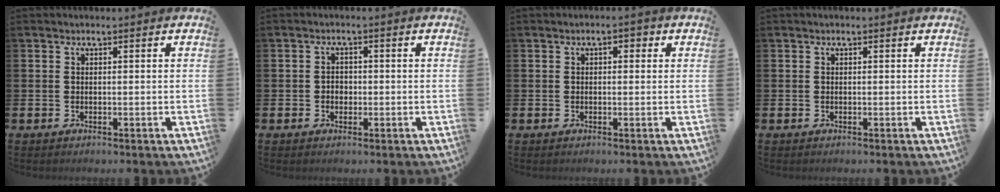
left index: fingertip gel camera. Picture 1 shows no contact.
{"total": 1.6, "force": [-0.3, 1.4, 0.7], "torque": [-0.006, 0.004, -0.011]}
{"total": 1.8, "force": [0.5, 1.0, 1.5], "torque": [-0.021, 0.008, 0.003]}
{"total": 0.0}